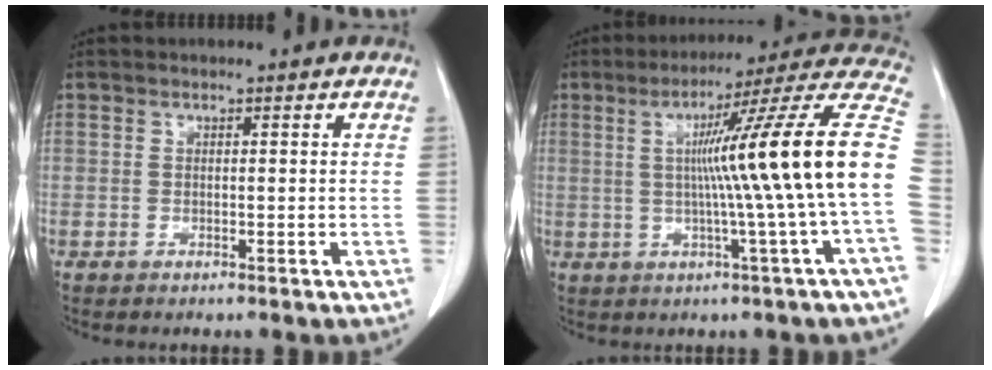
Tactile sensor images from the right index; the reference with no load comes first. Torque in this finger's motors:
{"motor_torque": [2.11, -0.03, 0.96, 0.21]}